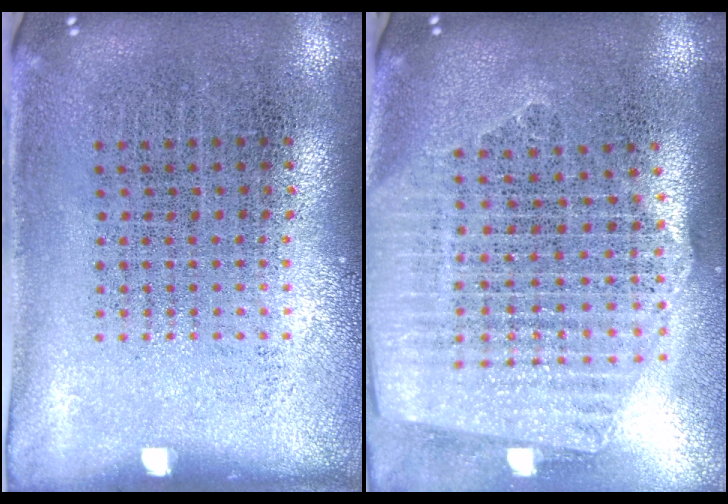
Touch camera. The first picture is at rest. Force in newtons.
{"total": 2.5, "press": 2.2, "slide": 1.2}